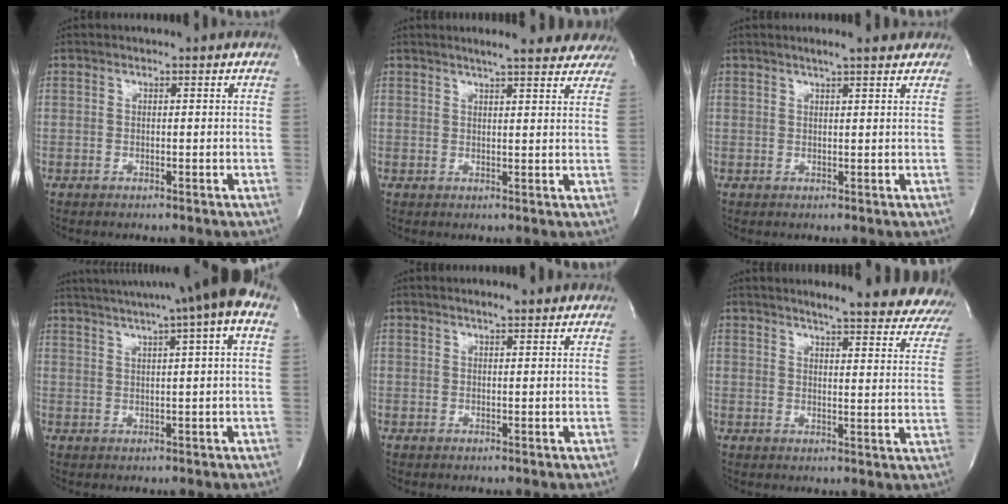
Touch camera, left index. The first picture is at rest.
{"total": 12.4, "force": [11.2, 2.3, 4.9], "torque": [-0.048, 0.006, 0.122]}
{"total": 4.6, "force": [3.7, 0.8, 2.6], "torque": [-0.035, 0.014, 0.045]}
{"total": 14.2, "force": [9.7, -0.1, 10.5], "torque": [-0.169, 0.041, 0.120]}
{"total": 2.5, "force": [2.0, 0.4, 1.3], "torque": [-0.022, 0.011, 0.028]}
{"total": 20.3, "force": [18.7, 3.0, 7.3], "torque": [-0.081, -0.066, 0.200]}